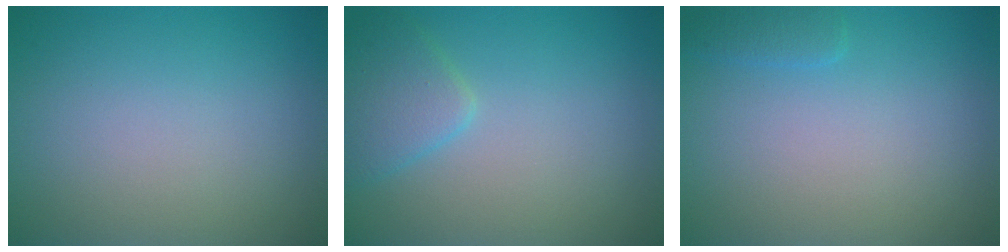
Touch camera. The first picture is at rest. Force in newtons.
{"total": 2.7, "press": 2.7, "slide": 0.1}
{"total": 1.0, "press": 1.0, "slide": 0.1}